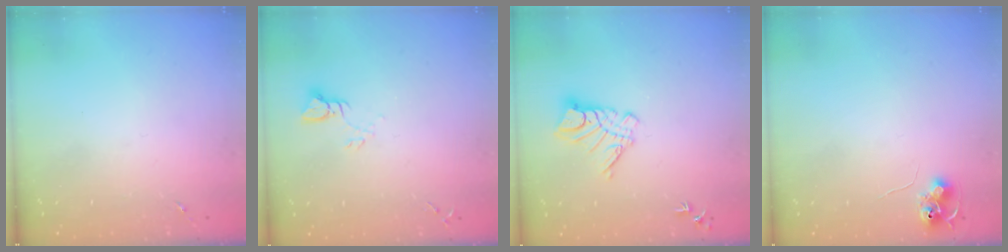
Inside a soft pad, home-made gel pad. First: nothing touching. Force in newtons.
{"total": 3.5, "press": 3.4, "slide": 0.3}
{"total": 10.5, "press": 10.4, "slide": 1.0}
{"total": 7.9, "press": 7.8, "slide": 0.9}